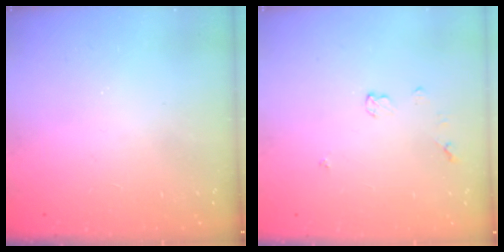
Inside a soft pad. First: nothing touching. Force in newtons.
{"total": 3.7, "press": 3.7, "slide": 0.4}